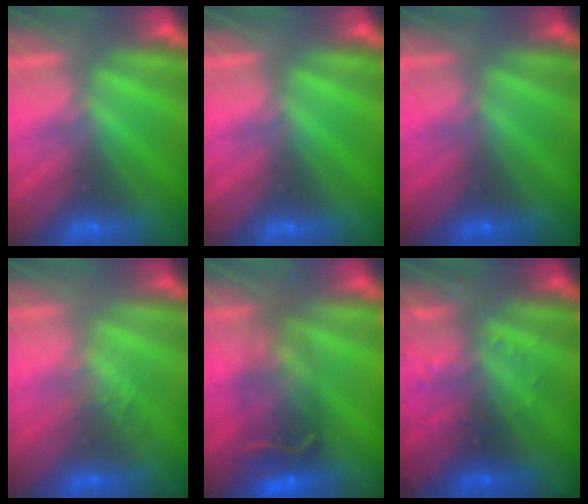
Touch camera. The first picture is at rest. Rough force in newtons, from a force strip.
{"total": 0.0}
{"total": 2.4}
{"total": 1.1}
{"total": 8.0}
{"total": 2.9}